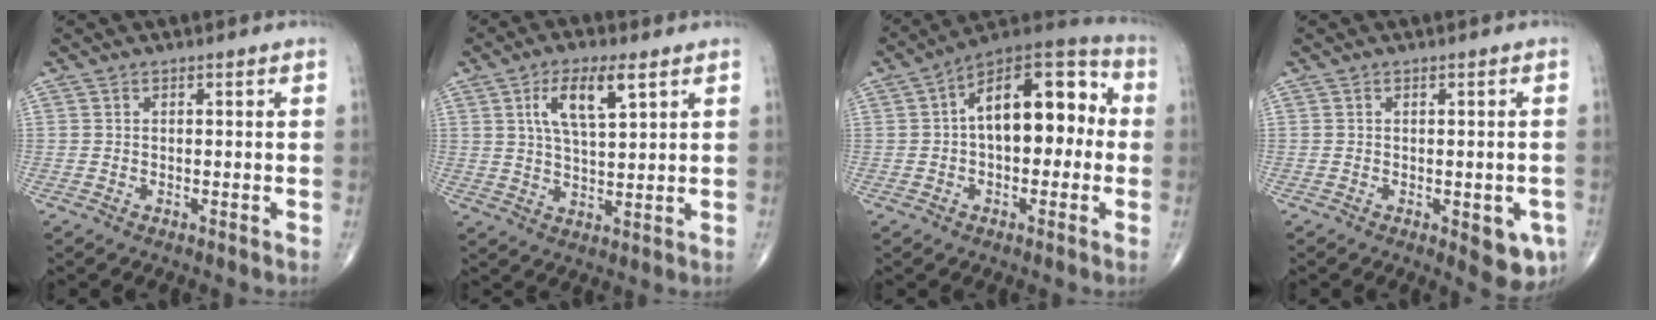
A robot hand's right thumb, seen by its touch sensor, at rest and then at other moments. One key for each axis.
{"total": 9.0, "fx": 3.9, "fy": 3.0, "fz": 7.5, "tx": -0.131, "ty": -0.012, "tz": 0.073}
{"total": 17.0, "fx": 1.2, "fy": 9.1, "fz": 14.3, "tx": -0.189, "ty": 0.049, "tz": 0.006}
{"total": 6.1, "fx": -2.1, "fy": 2.5, "fz": 5.2, "tx": -0.041, "ty": -0.005, "tz": -0.020}